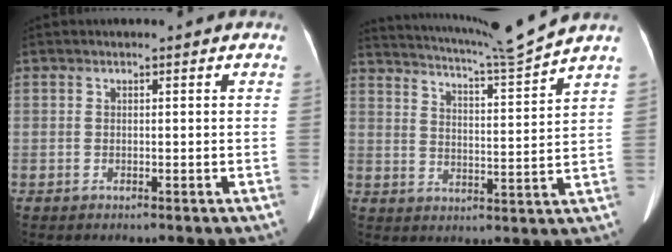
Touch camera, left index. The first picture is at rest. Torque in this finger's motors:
{"motor_torque": [-0.17, -0.58, -0.02, 0.02]}